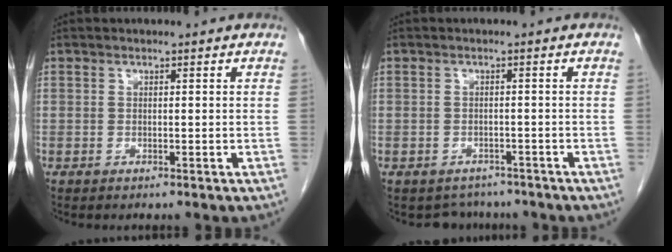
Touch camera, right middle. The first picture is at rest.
{"total": 3.5, "force": [-3.0, 1.8, -0.4], "torque": [0.003, 0.008, -0.042]}